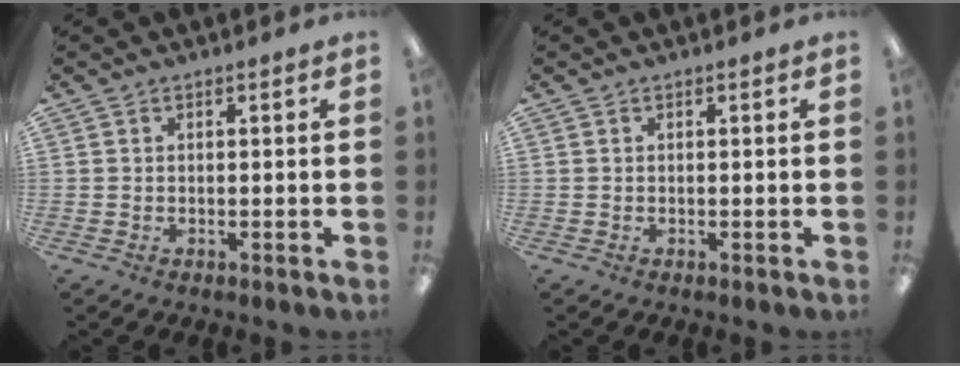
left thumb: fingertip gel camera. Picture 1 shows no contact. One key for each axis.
{"total": 0.0}